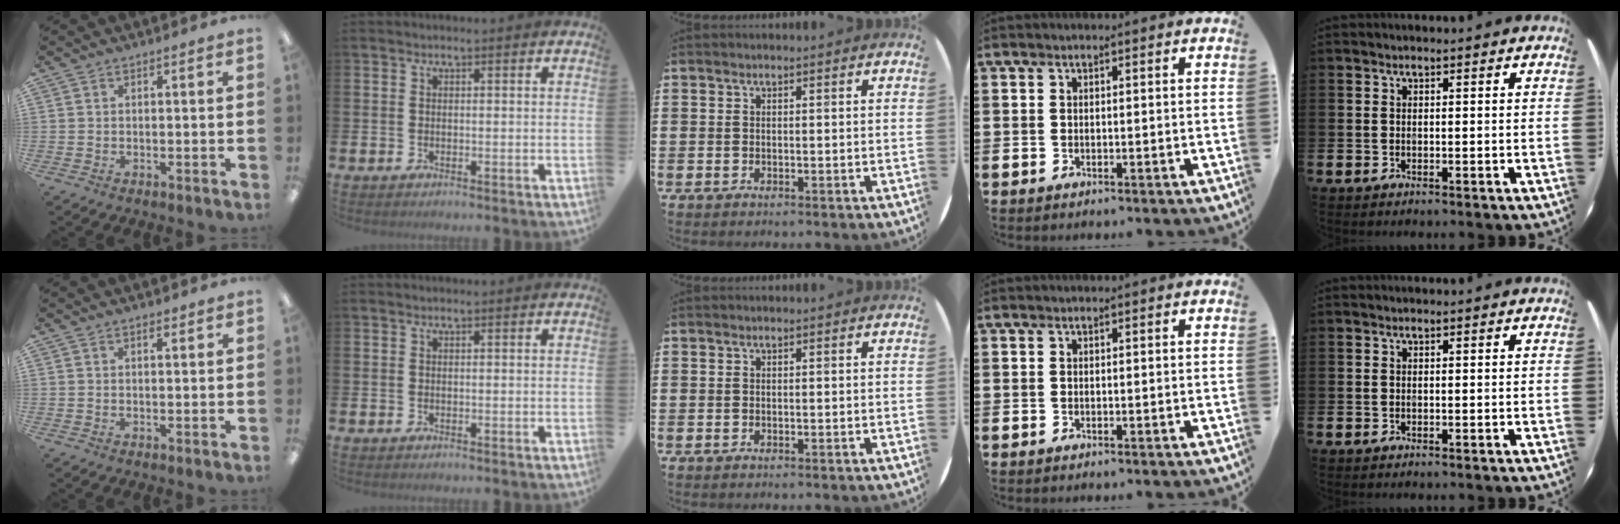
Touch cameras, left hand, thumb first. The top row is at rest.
{"thumb": {"total": 1.0, "force": [0.9, 0.3, 0.4], "torque": [-0.010, -0.002, 0.017]}}